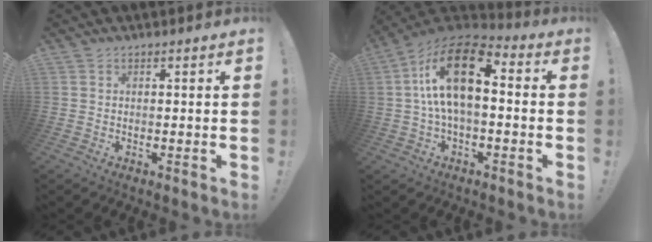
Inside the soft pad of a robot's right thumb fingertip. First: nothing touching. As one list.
[{"total": 17.8, "force": [2.8, 8.7, 15.3], "torque": [-0.272, -0.004, 0.047]}]